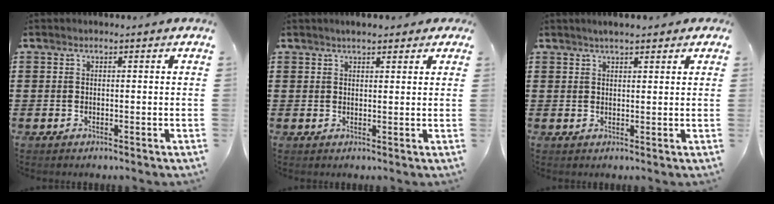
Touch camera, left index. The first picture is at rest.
{"total": 2.4, "force": [1.9, 0.7, 1.2], "torque": [-0.028, 0.008, 0.035]}
{"total": 2.5, "force": [2.0, 0.5, 1.4], "torque": [-0.030, 0.007, 0.037]}